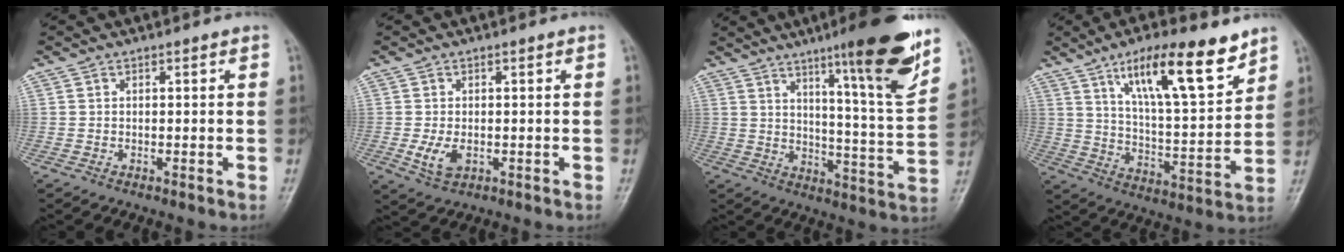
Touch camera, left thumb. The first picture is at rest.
{"total": 4.0, "force": [-0.8, 2.5, 3.1], "torque": [-0.064, -0.009, -0.010]}
{"total": 17.7, "force": [10.9, 1.6, 13.9], "torque": [-0.178, -0.065, 0.162]}
{"total": 17.2, "force": [10.5, 4.6, 12.8], "torque": [-0.185, -0.052, 0.181]}